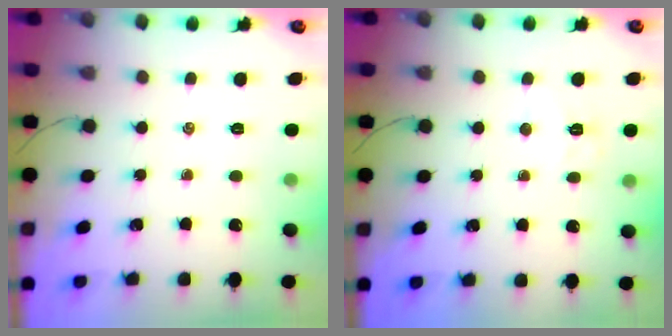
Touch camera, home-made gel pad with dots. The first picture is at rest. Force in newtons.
{"total": 6.2, "press": 6.1, "slide": 1.0}